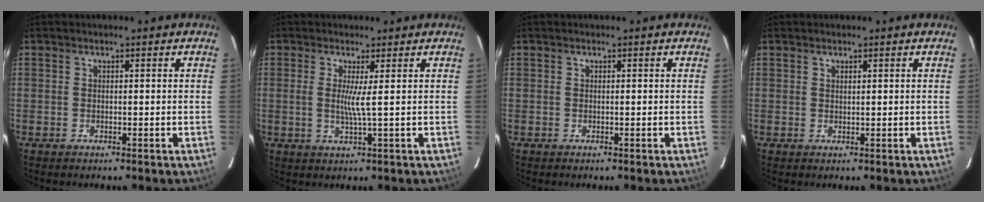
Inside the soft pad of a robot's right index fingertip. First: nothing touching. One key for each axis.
{"total": 3.1, "fx": 0.5, "fy": -0.9, "fz": 2.9, "tx": -0.052, "ty": -0.007, "tz": 0.005}
{"total": 0.0}
{"total": 0.5, "fx": 0.5, "fy": 0.2, "fz": 0.2, "tx": -0.004, "ty": 0.001, "tz": 0.009}